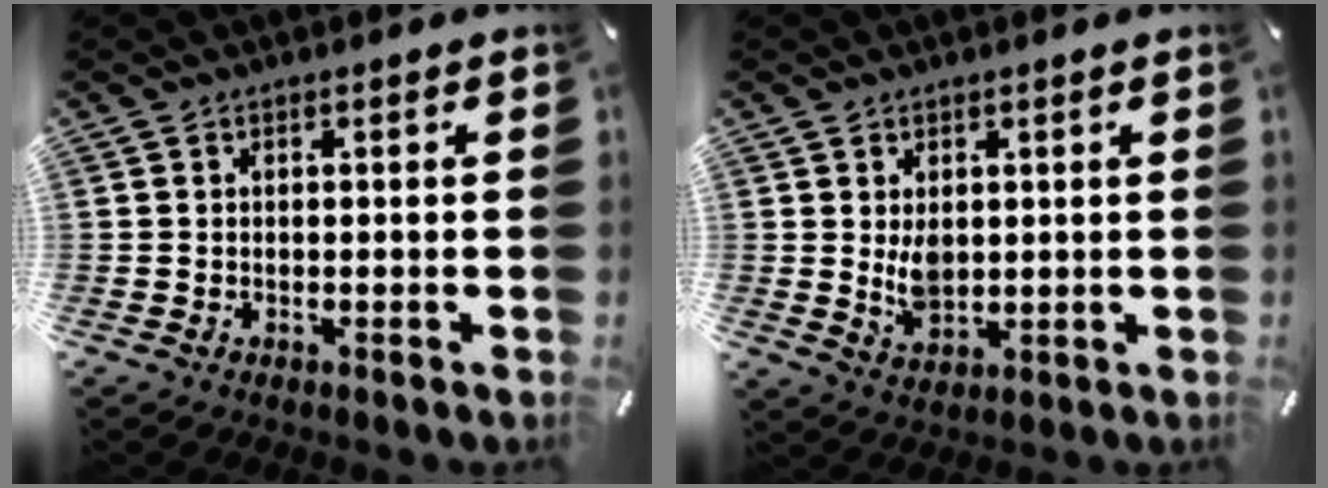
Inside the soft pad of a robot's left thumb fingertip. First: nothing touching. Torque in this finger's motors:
{"motor_torque": [0.74, 1.49, 0.47, -0.49, 0.04]}